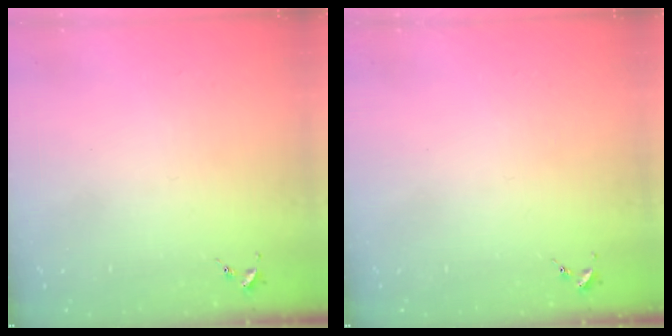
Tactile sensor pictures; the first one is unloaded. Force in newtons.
{"total": 0.0}